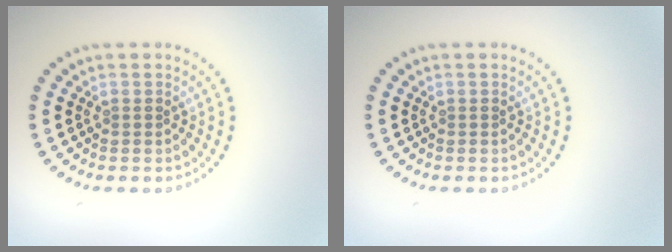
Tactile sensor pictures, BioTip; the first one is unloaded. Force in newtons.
{"total": 0.0}